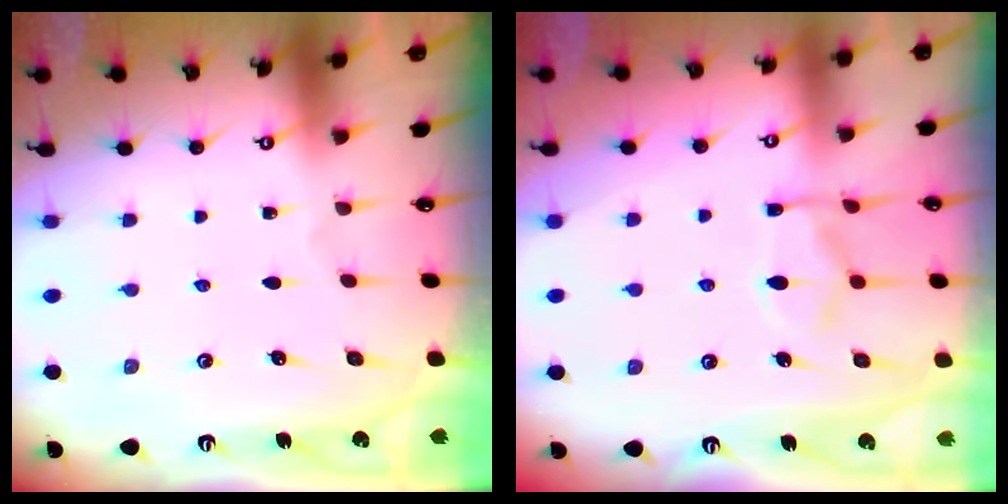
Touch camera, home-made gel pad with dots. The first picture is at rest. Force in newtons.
{"total": 11.5, "press": 11.5, "slide": 1.3}